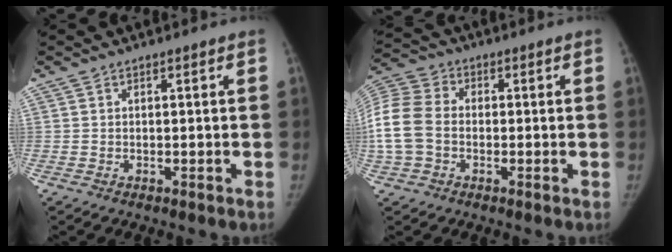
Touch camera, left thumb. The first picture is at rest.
{"total": 12.9, "force": [-1.2, 9.8, 8.3], "torque": [-0.187, 0.024, -0.028]}